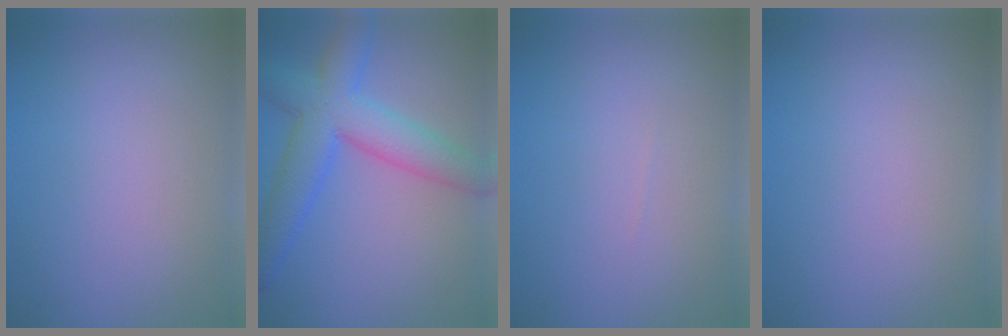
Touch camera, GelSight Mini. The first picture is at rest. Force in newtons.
{"total": 7.2, "press": 7.2, "slide": 0.3}
{"total": 0.0}
{"total": 0.0}